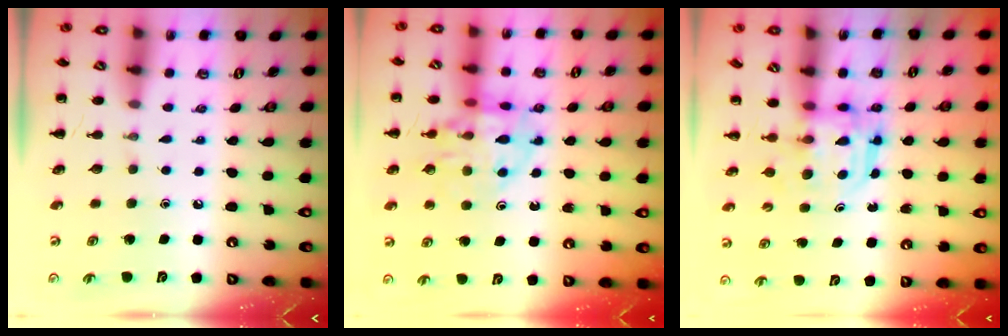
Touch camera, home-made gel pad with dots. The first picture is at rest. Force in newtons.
{"total": 12.6, "press": 12.5, "slide": 2.2}
{"total": 3.1, "press": 3.1, "slide": 0.2}